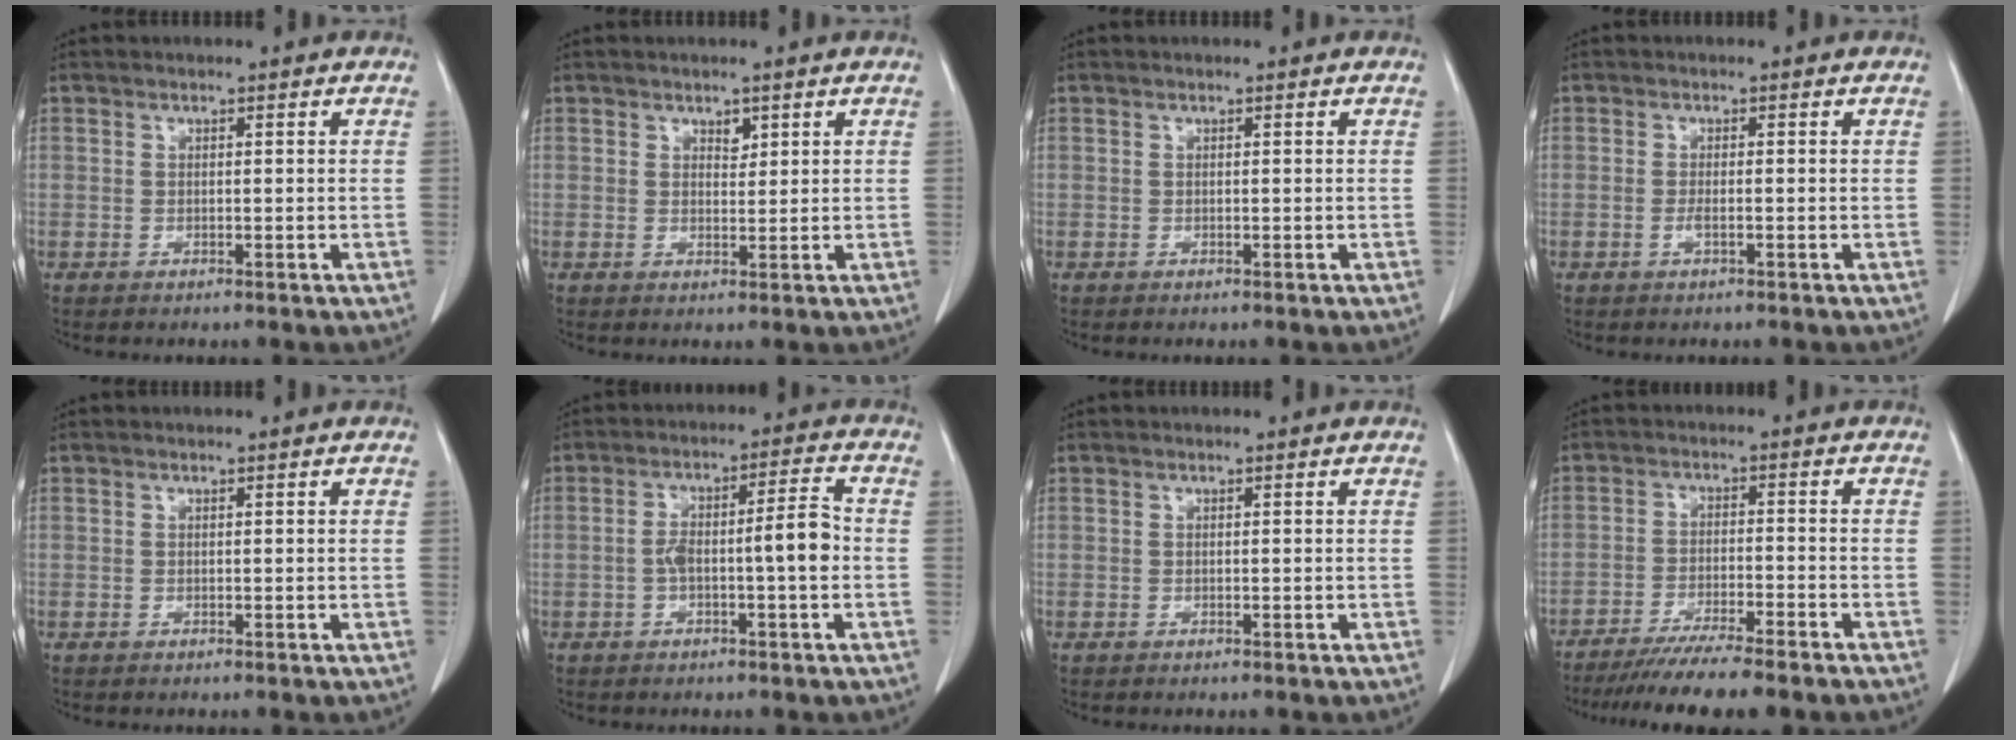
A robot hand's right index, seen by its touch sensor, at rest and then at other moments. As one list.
[{"total": 1.5, "force": [1.0, 0.9, 0.8], "torque": [-0.007, -0.004, 0.015]}, {"total": 0.0}, {"total": 1.2, "force": [-0.4, 0.0, 1.1], "torque": [-0.023, -0.001, -0.008]}, {"total": 0.0}, {"total": 7.2, "force": [-1.3, 0.8, 7.1], "torque": [-0.122, 0.025, -0.021]}, {"total": 0.0}, {"total": 11.1, "force": [-9.4, 0.0, 5.9], "torque": [-0.080, -0.027, -0.147]}]